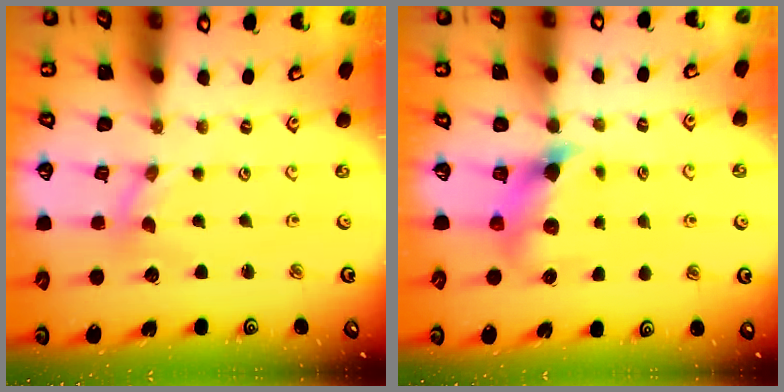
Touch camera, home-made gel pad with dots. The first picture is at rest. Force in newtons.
{"total": 7.1, "press": 7.1, "slide": 0.8}